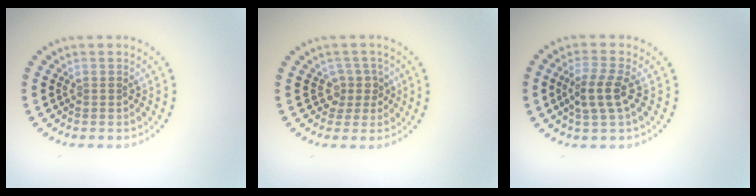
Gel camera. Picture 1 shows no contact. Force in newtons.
{"total": 2.1, "press": 1.5, "slide": 1.5}
{"total": 2.8, "press": 2.6, "slide": 1.2}